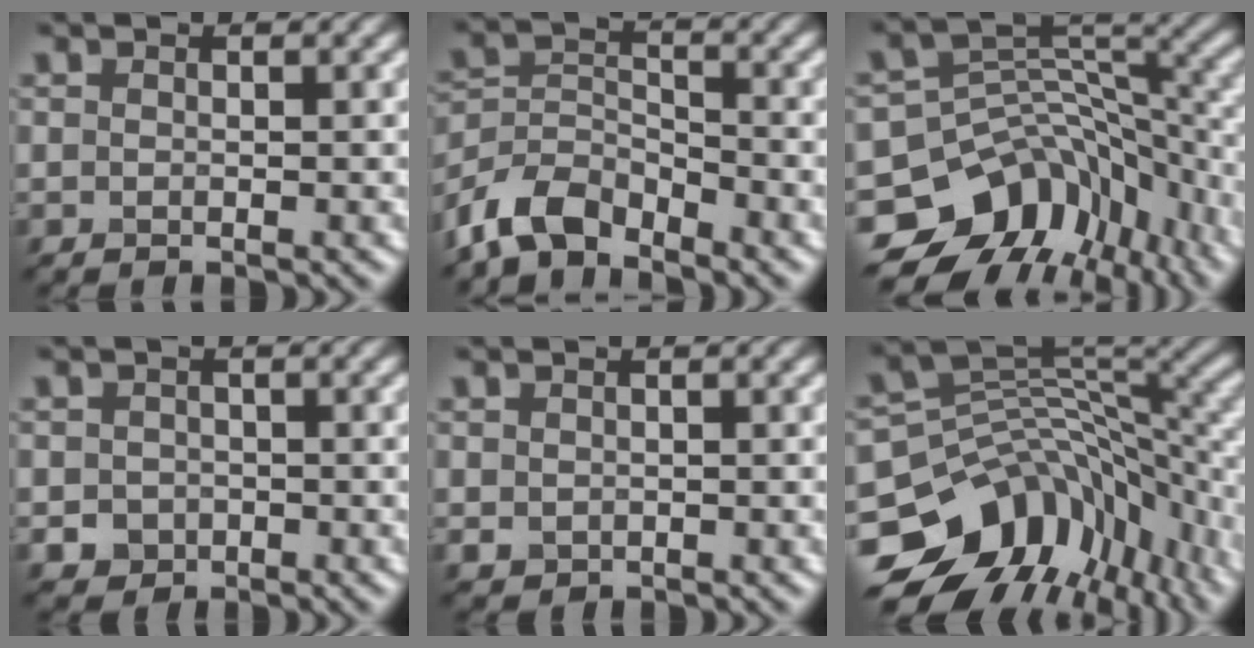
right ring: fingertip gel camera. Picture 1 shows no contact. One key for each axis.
{"total": 5.5, "fx": -4.5, "fy": 2.3, "fz": 2.2, "tx": -0.040, "ty": 0.001, "tz": -0.099}
{"total": 11.5, "fx": -6.1, "fy": 8.0, "fz": 5.6, "tx": -0.101, "ty": 0.006, "tz": -0.097}
{"total": 1.9, "fx": -0.6, "fy": 1.7, "fz": 0.5, "tx": -0.001, "ty": -0.004, "tz": -0.010}
{"total": 0.9, "fx": 0.1, "fy": 0.8, "fz": 0.3, "tx": -0.004, "ty": -0.004, "tz": 0.003}
{"total": 12.9, "fx": -5.7, "fy": 8.9, "fz": 7.4, "tx": -0.158, "ty": -0.007, "tz": -0.087}